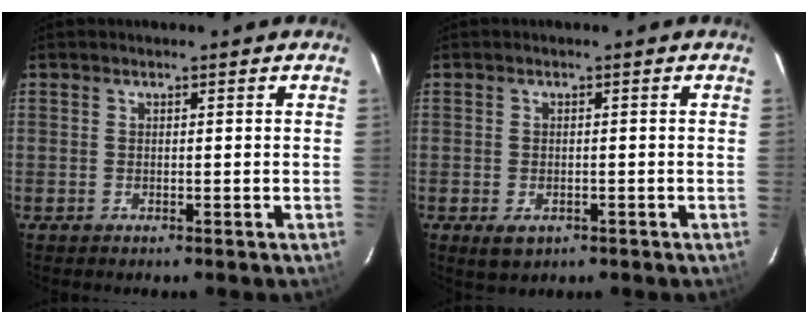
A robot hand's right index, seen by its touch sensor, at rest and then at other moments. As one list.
[{"total": 3.7, "force": [-1.7, 2.4, 2.3], "torque": [-0.045, -0.009, -0.022]}]